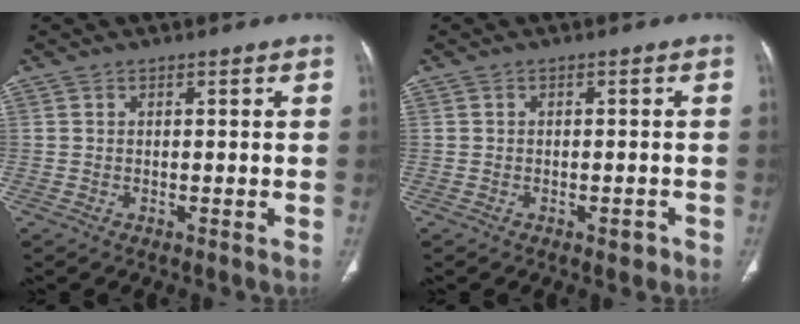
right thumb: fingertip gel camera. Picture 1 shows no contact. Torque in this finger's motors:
{"motor_torque": [0.67, 0.42, -0.19, 0.19, 0.04]}